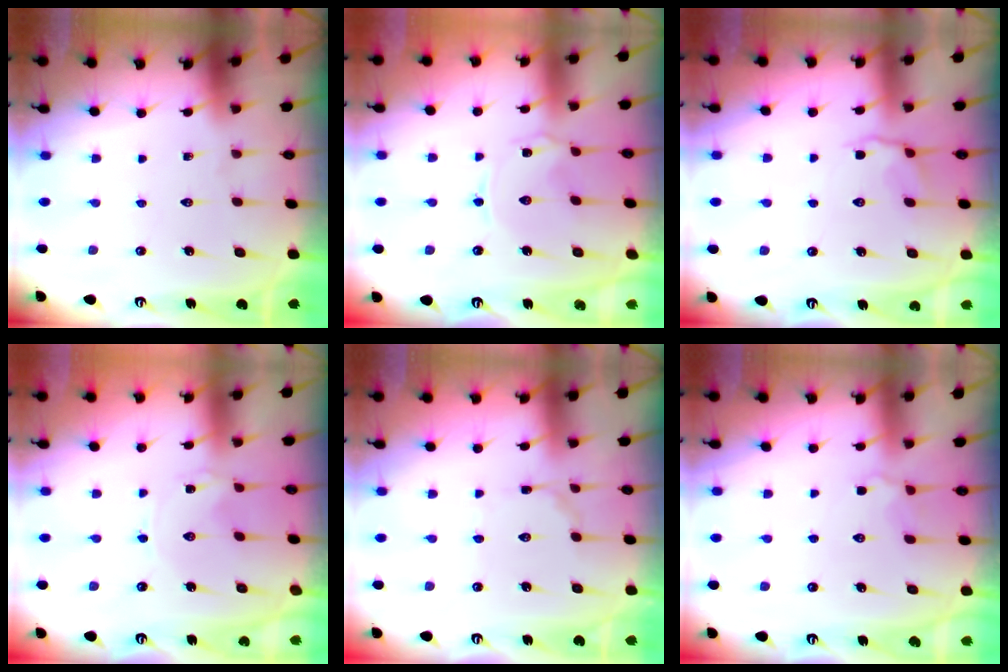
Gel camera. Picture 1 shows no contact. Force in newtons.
{"total": 0.5, "press": 0.5, "slide": 0.1}
{"total": 4.8, "press": 4.4, "slide": 2.1}
{"total": 0.0}
{"total": 2.6, "press": 2.6, "slide": 0.2}
{"total": 4.8, "press": 4.6, "slide": 1.1}